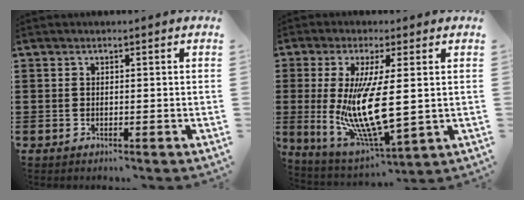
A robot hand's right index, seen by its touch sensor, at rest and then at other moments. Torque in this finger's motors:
{"motor_torque": [1.46, 0.67, 1.05, 0.21]}